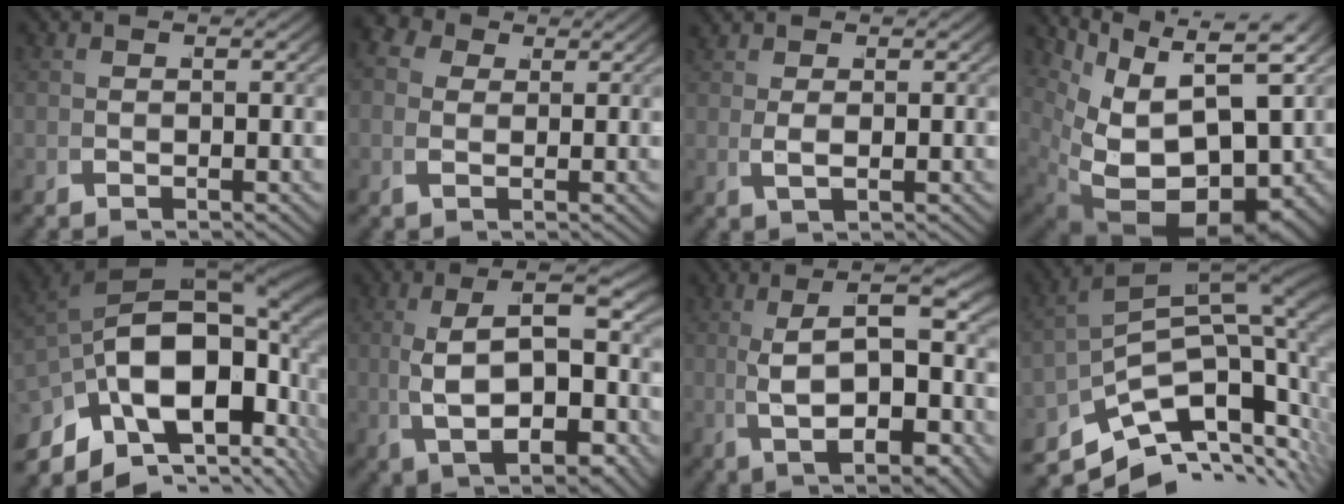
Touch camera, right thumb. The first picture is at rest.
{"total": 3.3, "force": [1.5, 2.5, 1.4], "torque": [-0.029, -0.007, 0.021]}
{"total": 1.3, "force": [0.9, 0.2, 1.0], "torque": [-0.023, -0.006, 0.024]}
{"total": 19.4, "force": [0.1, 12.2, 15.1], "torque": [-0.251, -0.036, 0.028]}
{"total": 17.9, "force": [-1.0, 11.7, 13.6], "torque": [-0.251, -0.052, 0.001]}
{"total": 10.6, "force": [0.4, 5.6, 8.9], "torque": [-0.165, -0.008, 0.017]}
{"total": 9.7, "force": [0.5, 4.5, 8.6], "torque": [-0.154, 0.000, 0.014]}
{"total": 14.7, "force": [-3.2, 9.1, 11.1], "torque": [-0.167, -0.028, -0.044]}